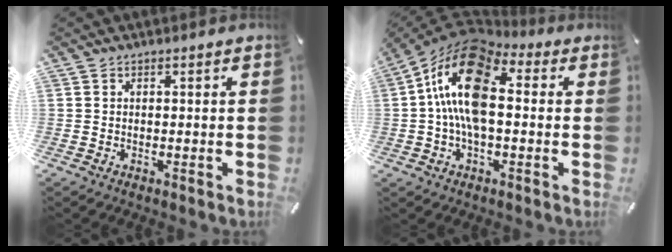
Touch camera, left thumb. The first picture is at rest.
{"total": 17.3, "force": [1.8, 9.5, 14.4], "torque": [-0.282, -0.005, 0.028]}